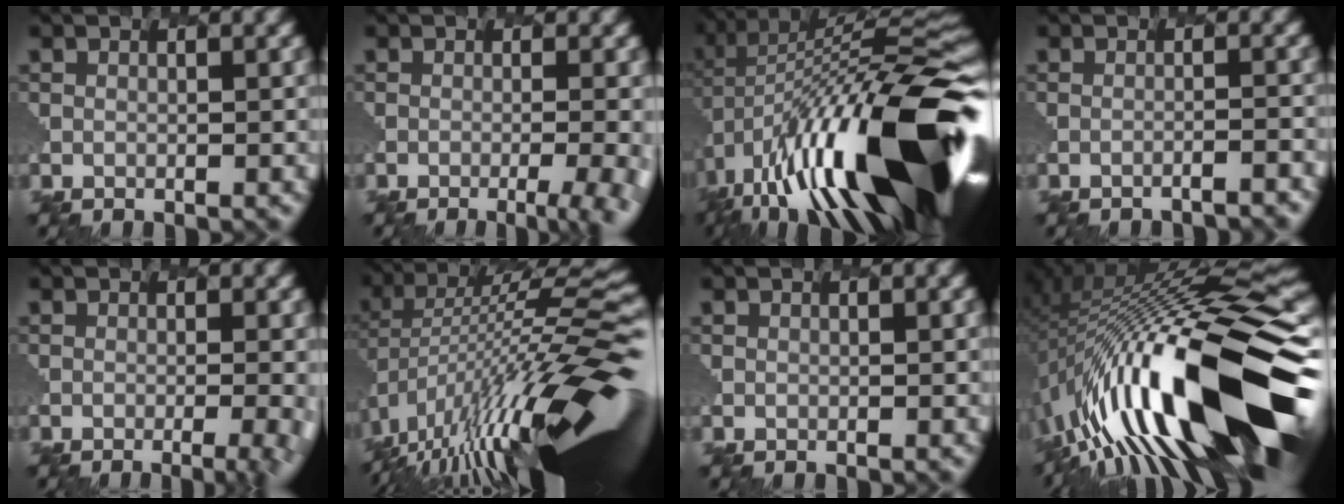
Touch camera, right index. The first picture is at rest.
{"total": 6.9, "force": [-3.3, 2.3, 5.6], "torque": [-0.060, -0.008, -0.031]}
{"total": 18.7, "force": [-4.7, 7.1, 16.7], "torque": [-0.272, 0.001, -0.083]}
{"total": 2.2, "force": [-2.1, 0.0, 0.7], "torque": [-0.016, 0.010, -0.034]}
{"total": 6.2, "force": [-2.6, 2.1, 5.2], "torque": [-0.052, -0.001, -0.026]}
{"total": 15.5, "force": [-4.2, 4.3, 14.3], "torque": [-0.254, 0.019, -0.089]}
{"total": 0.0}
{"total": 19.2, "force": [-2.9, 6.1, 18.0], "torque": [-0.293, 0.008, -0.061]}